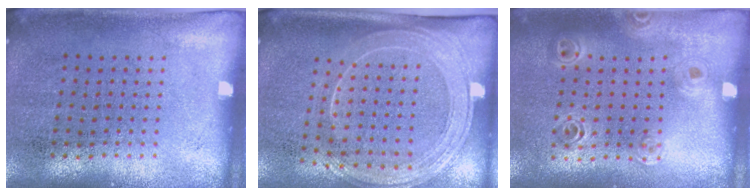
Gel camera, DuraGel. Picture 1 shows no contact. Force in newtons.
{"total": 2.0, "press": 1.7, "slide": 1.1}
{"total": 1.1, "press": 1.1, "slide": 0.2}